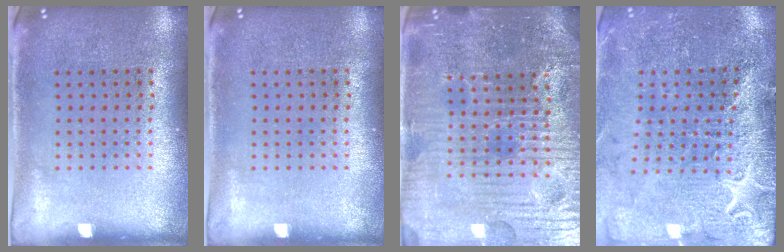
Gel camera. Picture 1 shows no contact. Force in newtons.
{"total": 0.0}
{"total": 5.6, "press": 5.2, "slide": 1.9}
{"total": 3.1, "press": 3.1, "slide": 0.4}